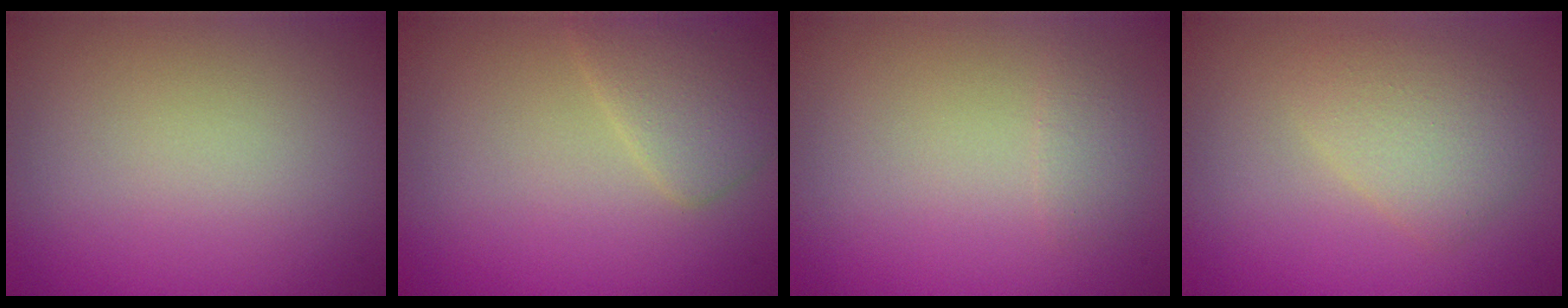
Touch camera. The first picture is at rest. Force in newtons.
{"total": 2.9, "press": 2.9, "slide": 0.1}
{"total": 0.9, "press": 0.9, "slide": 0.0}
{"total": 2.8, "press": 2.8, "slide": 0.2}